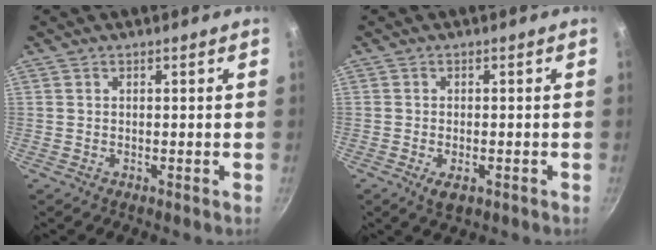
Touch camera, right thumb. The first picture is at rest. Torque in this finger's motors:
{"motor_torque": [-0.16, 0.07, 0.08, 0.35, -0.02]}